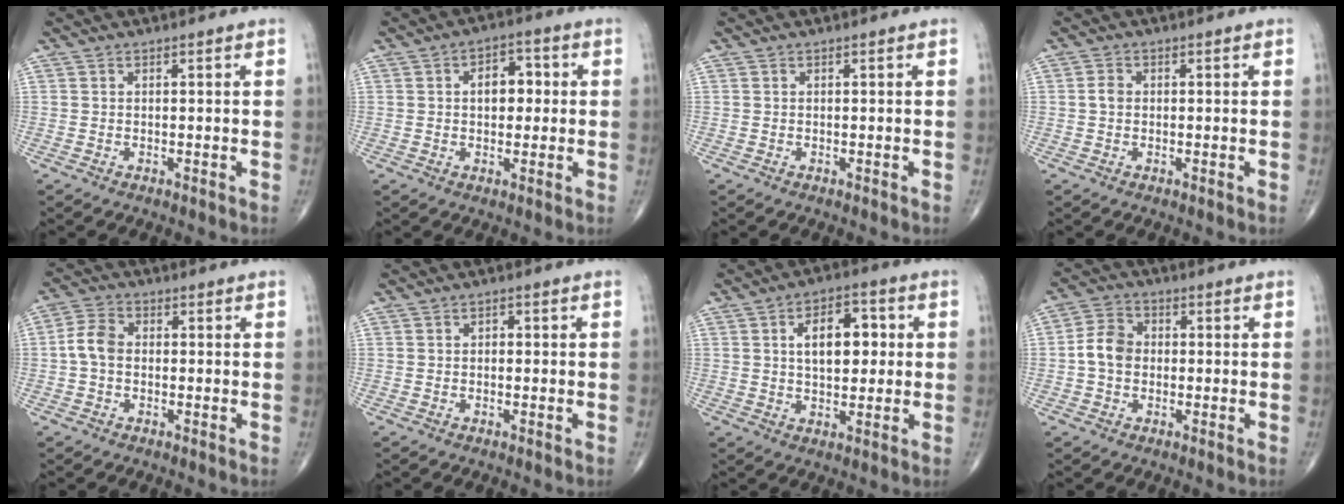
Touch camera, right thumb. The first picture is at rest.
{"total": 6.6, "force": [0.9, 4.2, 5.0], "torque": [-0.053, 0.012, 0.007]}
{"total": 0.0}
{"total": 1.8, "force": [0.0, 1.4, 1.1], "torque": [-0.018, 0.004, -0.002]}
{"total": 5.0, "force": [-0.4, 3.6, 3.5], "torque": [-0.068, 0.016, -0.016]}
{"total": 1.2, "force": [0.2, 0.8, 0.9], "torque": [-0.010, 0.005, 0.000]}
{"total": 10.2, "force": [1.9, 5.7, 8.3], "torque": [-0.099, 0.006, 0.028]}
{"total": 6.2, "force": [-0.5, 4.9, 3.8], "torque": [-0.062, 0.020, -0.019]}